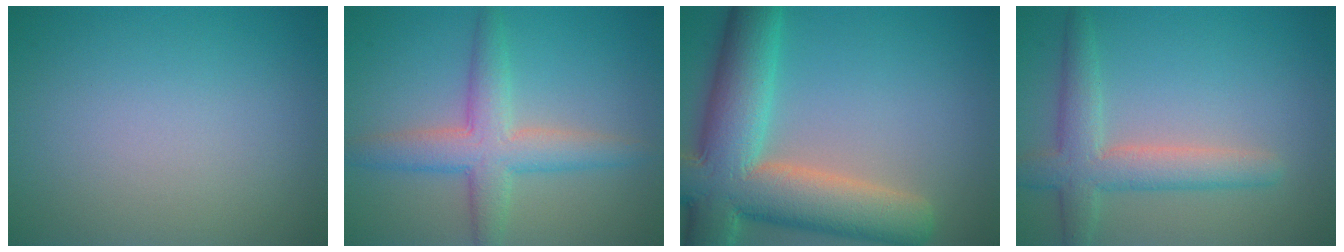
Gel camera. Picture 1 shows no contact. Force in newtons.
{"total": 4.9, "press": 4.9, "slide": 0.1}
{"total": 12.0, "press": 11.9, "slide": 1.0}
{"total": 4.5, "press": 4.5, "slide": 0.2}